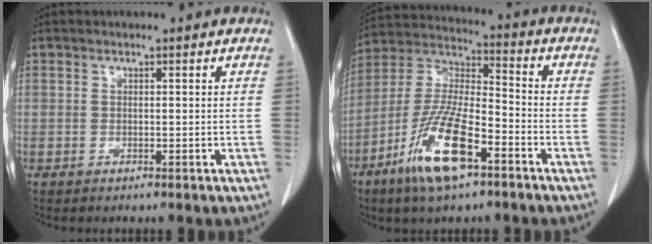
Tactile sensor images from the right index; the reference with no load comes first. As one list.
[{"total": 14.5, "force": [-7.7, 3.5, 11.8], "torque": [-0.243, -0.012, -0.143]}]